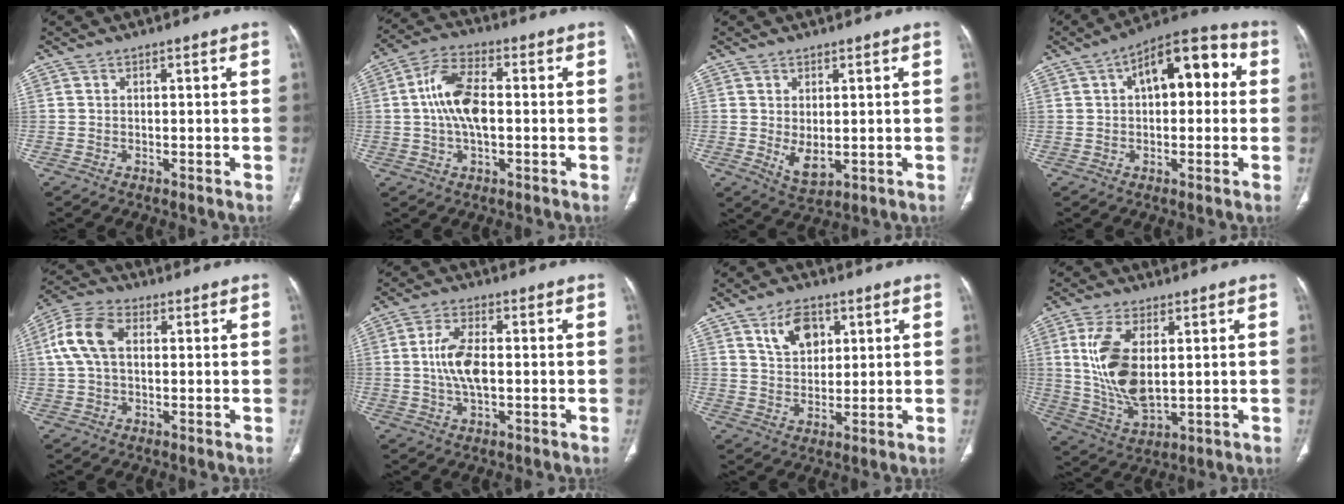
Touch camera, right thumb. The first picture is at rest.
{"total": 12.8, "force": [0.4, 6.4, 11.0], "torque": [-0.218, 0.022, 0.000]}
{"total": 4.8, "force": [-0.3, 2.6, 4.1], "torque": [-0.067, -0.012, 0.011]}
{"total": 13.8, "force": [3.1, 7.0, 11.5], "torque": [-0.133, 0.038, 0.039]}
{"total": 10.1, "force": [2.0, 6.1, 7.9], "torque": [-0.173, 0.026, 0.035]}
{"total": 7.5, "force": [0.0, 3.4, 6.6], "torque": [-0.139, 0.004, -0.002]}
{"total": 8.7, "force": [3.9, 4.8, 6.1], "torque": [-0.095, -0.014, 0.076]}
{"total": 13.1, "force": [2.3, 6.3, 11.2], "torque": [-0.228, -0.018, 0.057]}